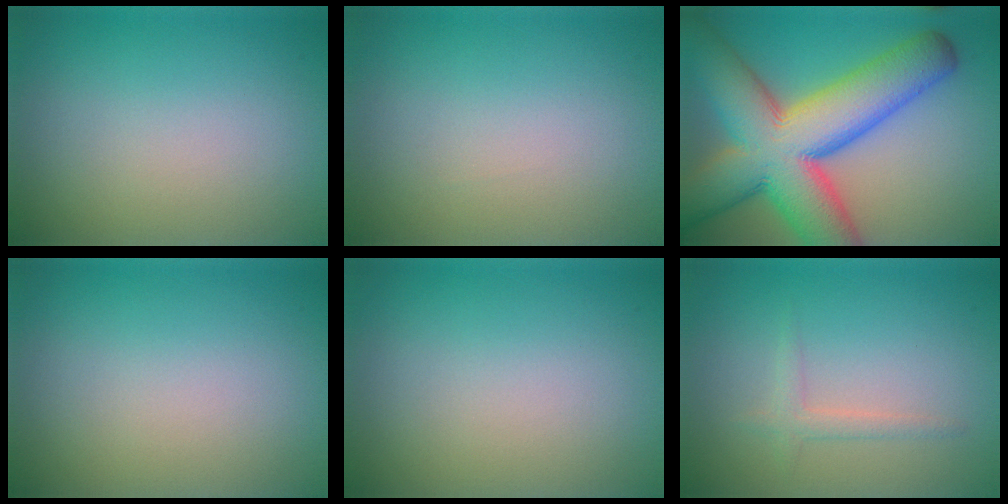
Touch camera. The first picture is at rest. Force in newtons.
{"total": 0.0}
{"total": 14.8, "press": 14.8, "slide": 0.6}
{"total": 0.0}
{"total": 0.0}
{"total": 1.3, "press": 1.3, "slide": 0.0}